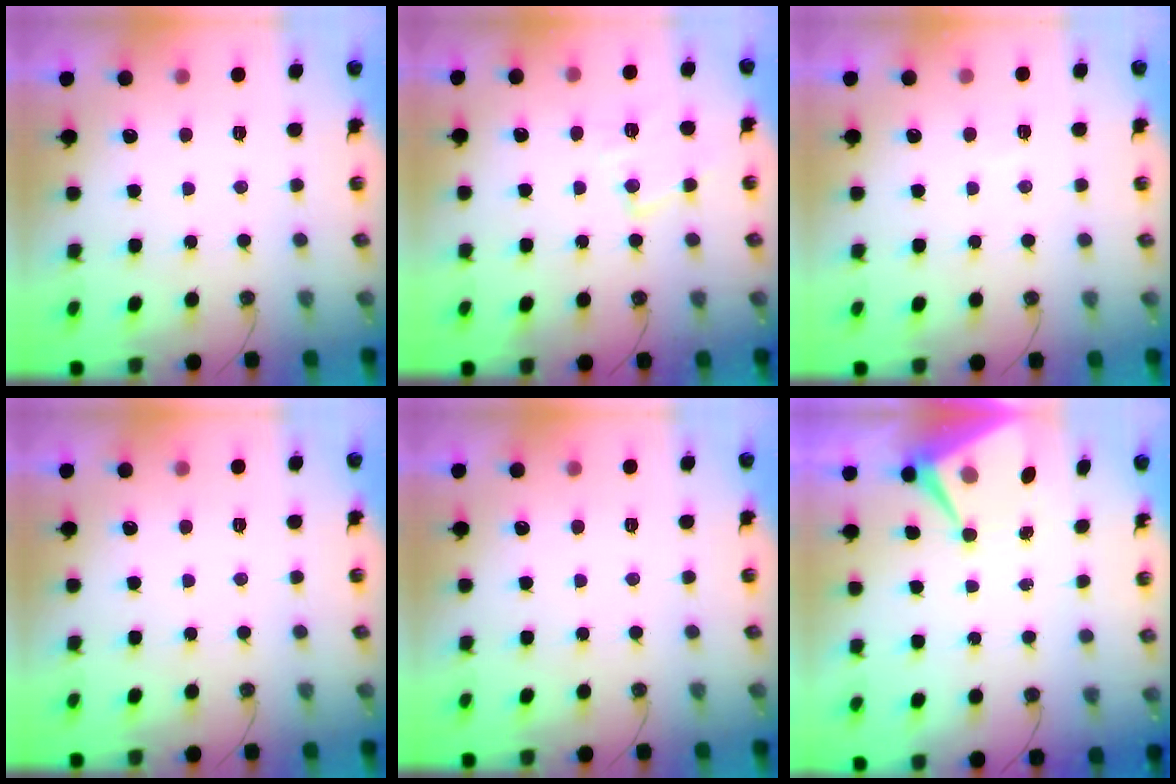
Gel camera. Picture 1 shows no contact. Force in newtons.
{"total": 12.0, "press": 12.0, "slide": 0.9}
{"total": 3.4, "press": 3.3, "slide": 0.6}
{"total": 0.0}
{"total": 0.0}
{"total": 9.0, "press": 9.0, "slide": 0.7}